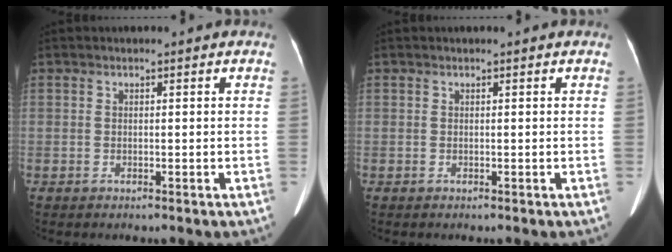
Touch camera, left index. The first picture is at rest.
{"total": 0.0}